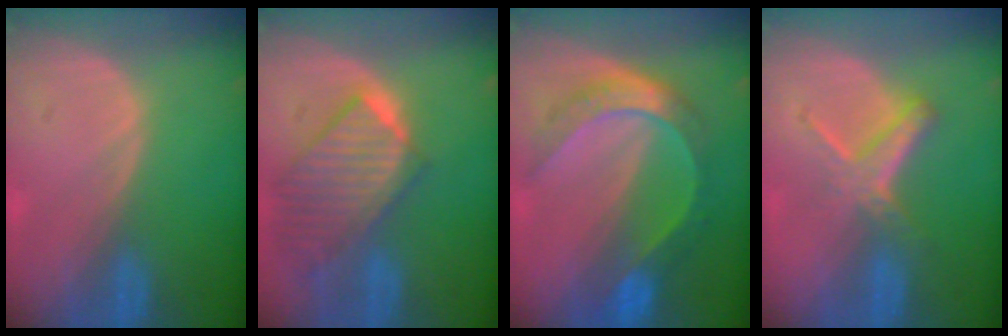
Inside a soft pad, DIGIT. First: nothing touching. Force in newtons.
{"total": 9.8, "press": 8.6, "slide": 4.7}
{"total": 8.2, "press": 8.1, "slide": 0.8}
{"total": 5.8, "press": 5.2, "slide": 2.7}